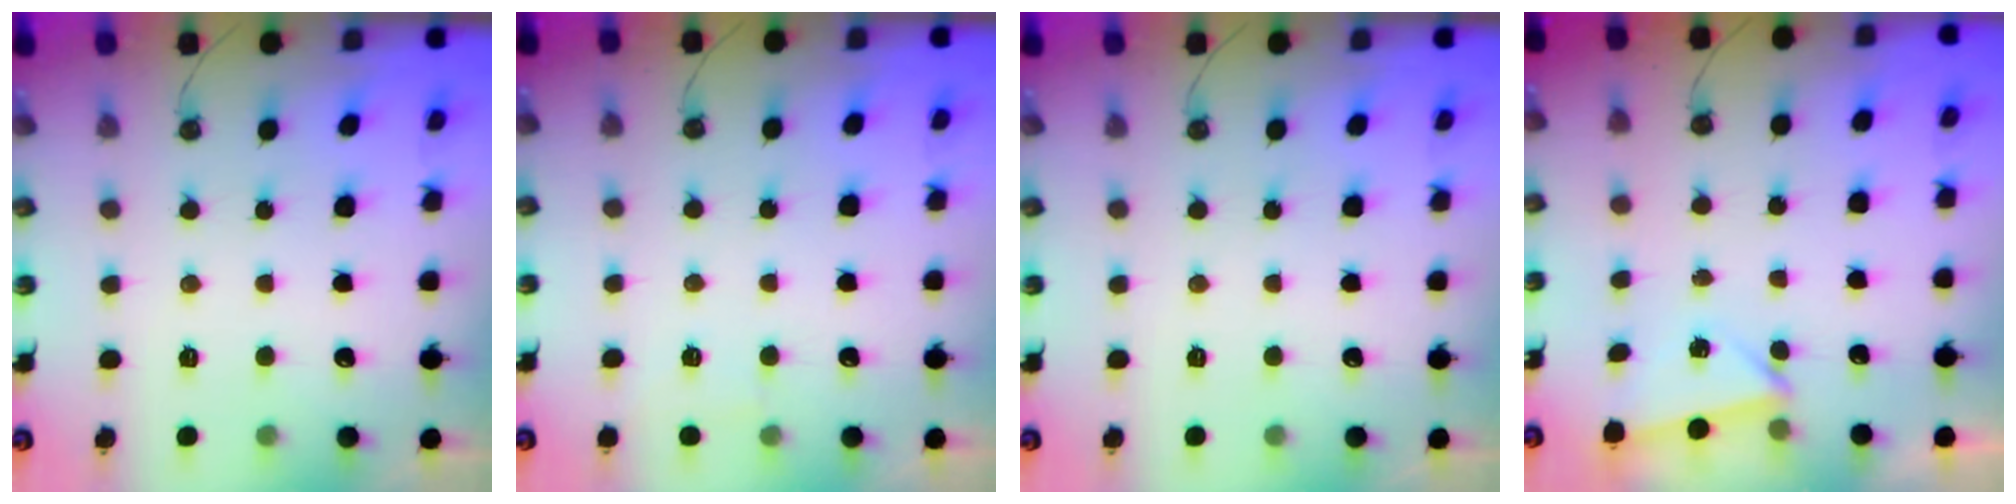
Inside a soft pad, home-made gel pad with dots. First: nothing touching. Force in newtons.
{"total": 2.2, "press": 2.1, "slide": 0.3}
{"total": 0.0}
{"total": 2.3, "press": 2.0, "slide": 1.2}